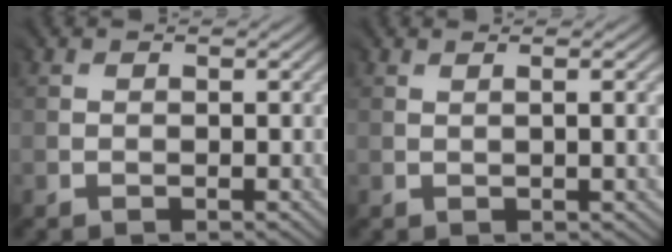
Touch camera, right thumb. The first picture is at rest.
{"total": 1.1, "force": [0.6, 0.0, 0.9], "torque": [-0.006, 0.007, 0.005]}